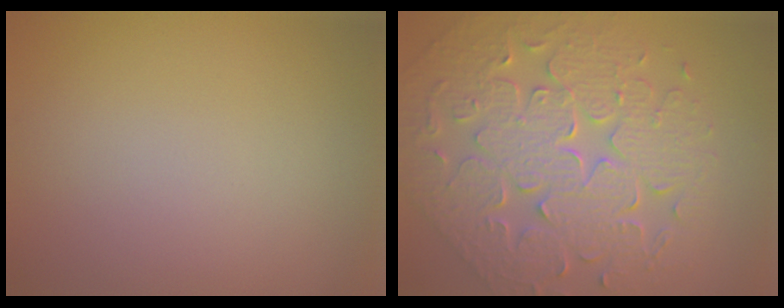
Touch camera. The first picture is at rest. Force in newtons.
{"total": 9.3, "press": 6.8, "slide": 6.3}